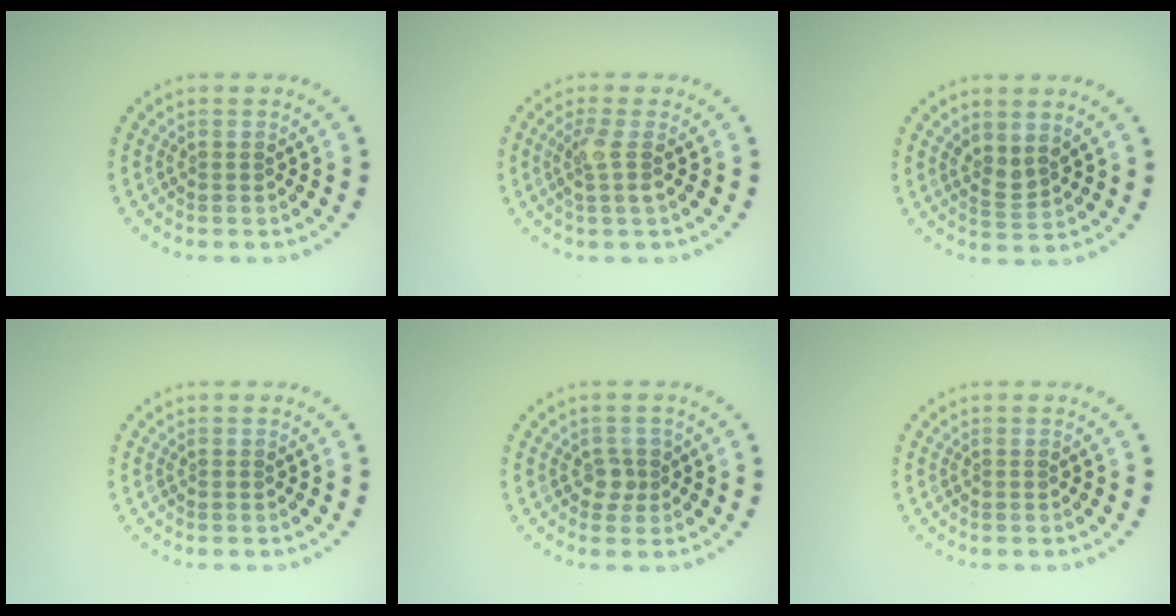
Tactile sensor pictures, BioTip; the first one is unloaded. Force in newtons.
{"total": 2.0, "press": 1.6, "slide": 1.2}
{"total": 1.9, "press": 1.4, "slide": 1.2}
{"total": 0.0}
{"total": 1.5, "press": 1.2, "slide": 0.9}
{"total": 0.0}